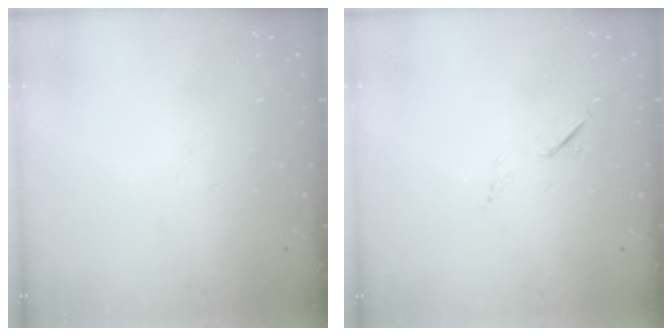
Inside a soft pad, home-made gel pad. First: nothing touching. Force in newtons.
{"total": 5.5, "press": 5.3, "slide": 1.5}